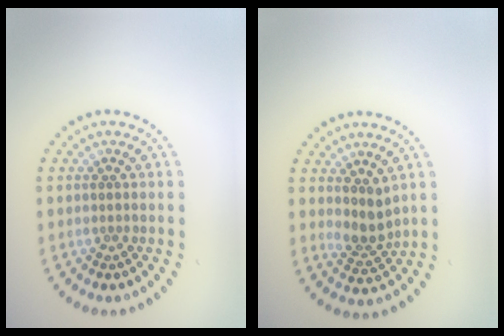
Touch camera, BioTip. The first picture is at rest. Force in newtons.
{"total": 2.5, "press": 1.9, "slide": 1.6}